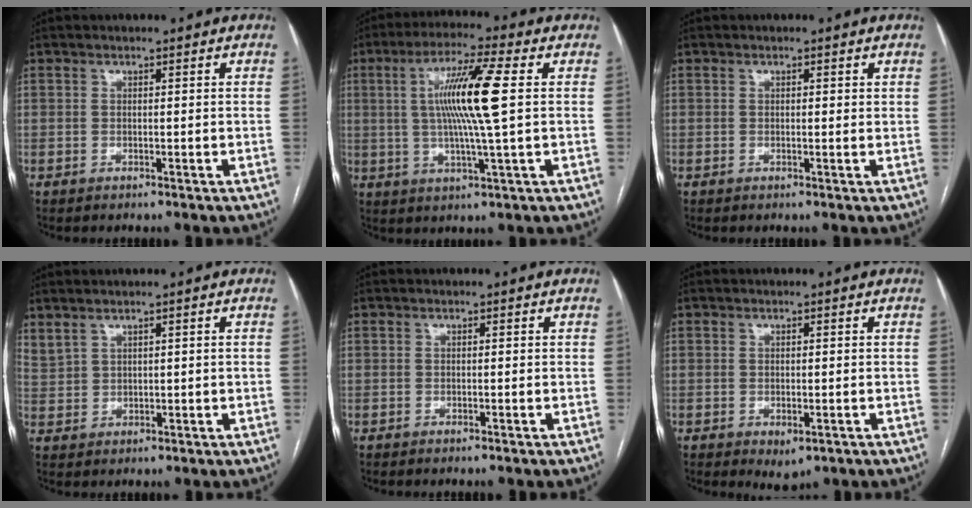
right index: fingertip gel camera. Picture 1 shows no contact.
{"total": 11.8, "force": [1.6, -0.4, 11.7], "torque": [-0.218, 0.004, 0.026]}
{"total": 0.7, "force": [0.3, 0.3, 0.5], "torque": [-0.012, 0.000, 0.003]}
{"total": 3.3, "force": [2.8, 1.3, 1.2], "torque": [-0.033, 0.009, 0.069]}
{"total": 0.0}
{"total": 2.7, "force": [-1.1, 1.3, 2.1], "torque": [-0.028, -0.004, -0.005]}